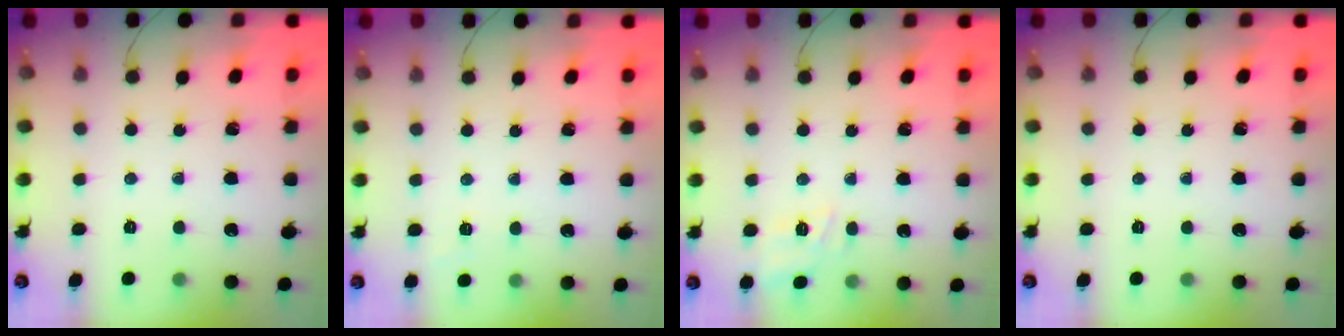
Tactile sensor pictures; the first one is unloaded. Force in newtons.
{"total": 3.1, "press": 2.8, "slide": 1.3}
{"total": 11.4, "press": 11.4, "slide": 1.2}
{"total": 0.0}